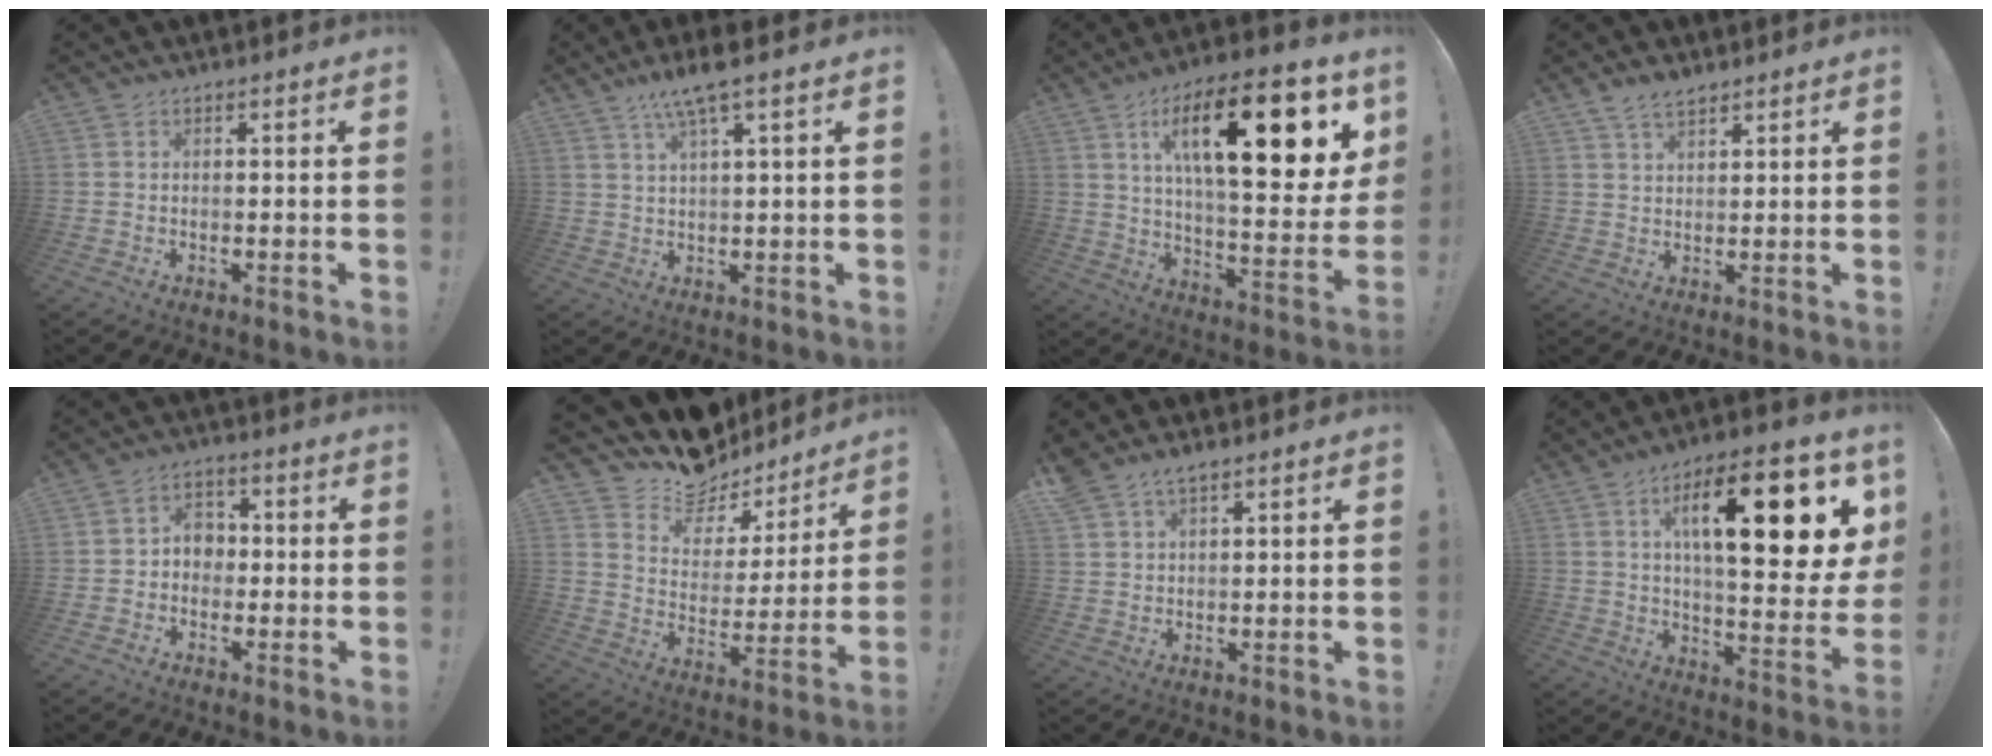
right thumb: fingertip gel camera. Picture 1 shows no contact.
{"total": 6.8, "force": [4.4, 0.3, 5.2], "torque": [-0.092, -0.020, 0.073]}
{"total": 25.8, "force": [9.9, 8.8, 22.1], "torque": [-0.348, -0.034, 0.150]}
{"total": 4.6, "force": [3.6, 1.8, 2.0], "torque": [-0.031, -0.022, 0.067]}
{"total": 5.5, "force": [-0.6, 4.6, 2.9], "torque": [-0.046, 0.012, -0.011]}
{"total": 12.9, "force": [11.1, 6.0, 2.7], "torque": [-0.061, -0.095, 0.201]}
{"total": 4.2, "force": [3.5, 1.6, 1.8], "torque": [-0.035, -0.017, 0.066]}
{"total": 23.9, "force": [8.5, 7.8, 20.9], "torque": [-0.317, -0.029, 0.125]}